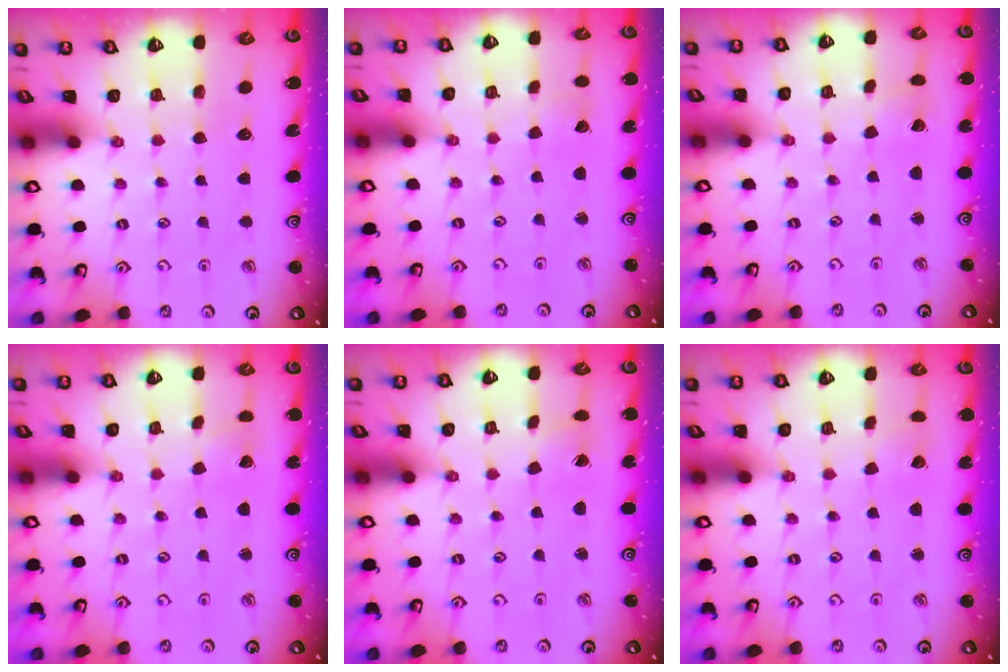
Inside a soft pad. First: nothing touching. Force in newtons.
{"total": 1.5, "press": 1.5, "slide": 0.0}
{"total": 1.4, "press": 1.4, "slide": 0.1}
{"total": 1.9, "press": 1.9, "slide": 0.1}
{"total": 0.5, "press": 0.5, "slide": 0.1}
{"total": 1.5, "press": 1.5, "slide": 0.0}